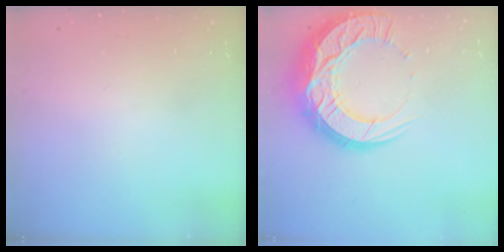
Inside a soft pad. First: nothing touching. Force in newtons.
{"total": 22.3, "press": 22.2, "slide": 1.9}